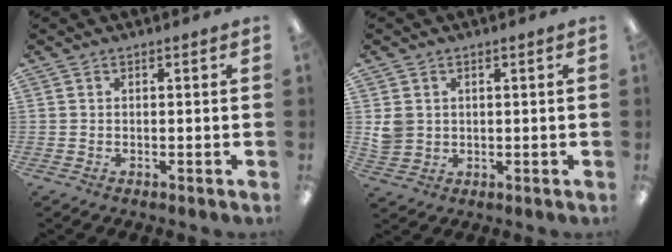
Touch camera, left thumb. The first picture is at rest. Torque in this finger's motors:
{"motor_torque": [0.25, 0.55, 0.06, -0.28, 0.01]}